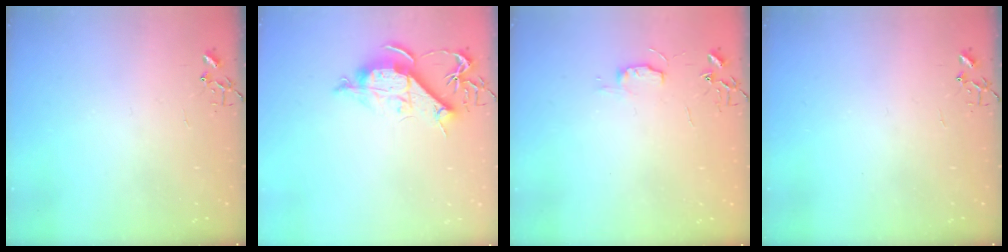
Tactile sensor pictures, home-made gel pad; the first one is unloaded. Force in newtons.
{"total": 10.3, "press": 10.2, "slide": 0.8}
{"total": 5.9, "press": 5.8, "slide": 0.5}
{"total": 0.0}